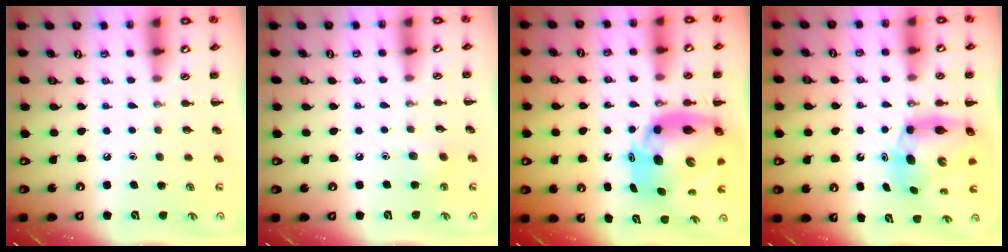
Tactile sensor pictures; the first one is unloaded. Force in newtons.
{"total": 6.0, "press": 5.9, "slide": 1.3}
{"total": 16.5, "press": 15.8, "slide": 4.6}
{"total": 8.3, "press": 8.0, "slide": 2.2}